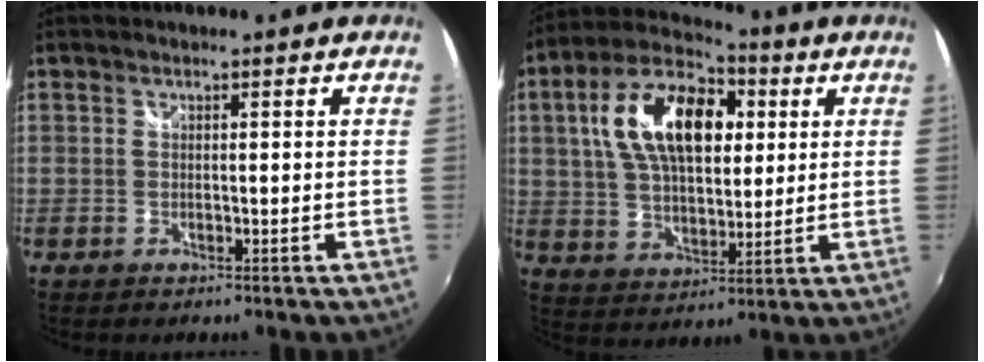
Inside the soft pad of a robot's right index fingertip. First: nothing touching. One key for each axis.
{"total": 18.4, "fx": 4.9, "fy": 10.3, "fz": 14.5, "tx": -0.274, "ty": 0.036, "tz": 0.084}